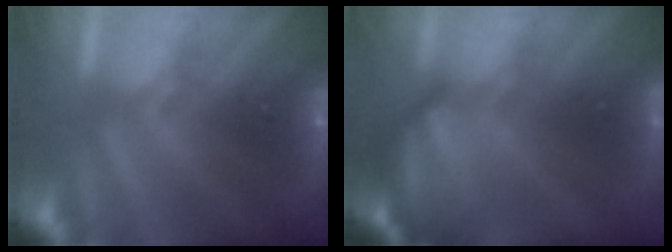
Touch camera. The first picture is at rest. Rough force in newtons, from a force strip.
{"total": 7.6}